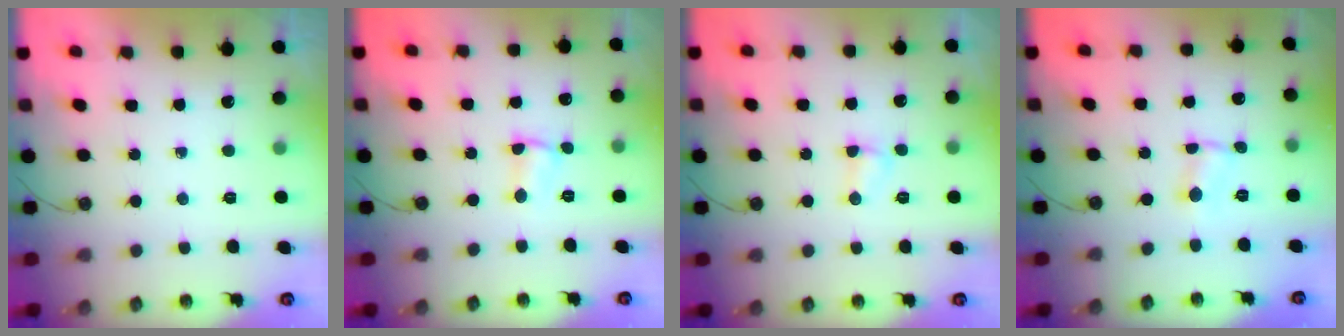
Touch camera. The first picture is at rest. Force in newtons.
{"total": 3.9, "press": 2.5, "slide": 2.9}
{"total": 3.7, "press": 3.7, "slide": 0.6}
{"total": 1.3, "press": 1.3, "slide": 0.2}